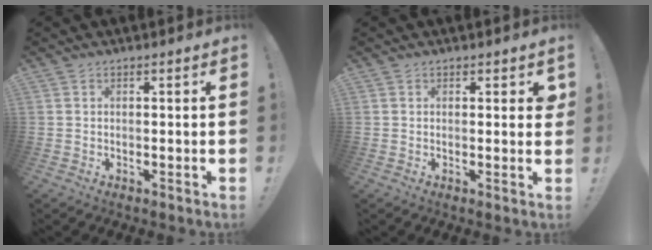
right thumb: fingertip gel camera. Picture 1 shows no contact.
{"total": 1.2, "force": [0.6, 0.9, 0.4], "torque": [0.009, -0.002, 0.009]}